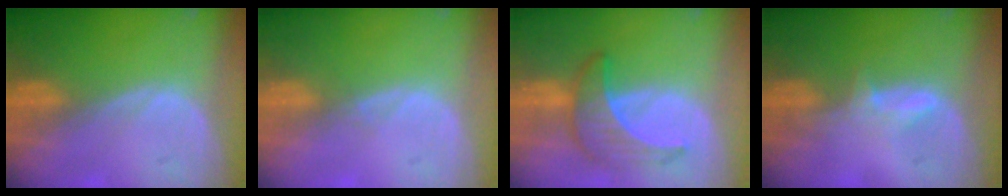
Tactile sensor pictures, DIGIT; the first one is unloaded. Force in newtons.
{"total": 0.6, "press": 0.6, "slide": 0.2}
{"total": 6.5, "press": 6.4, "slide": 1.2}
{"total": 2.8, "press": 2.8, "slide": 0.4}